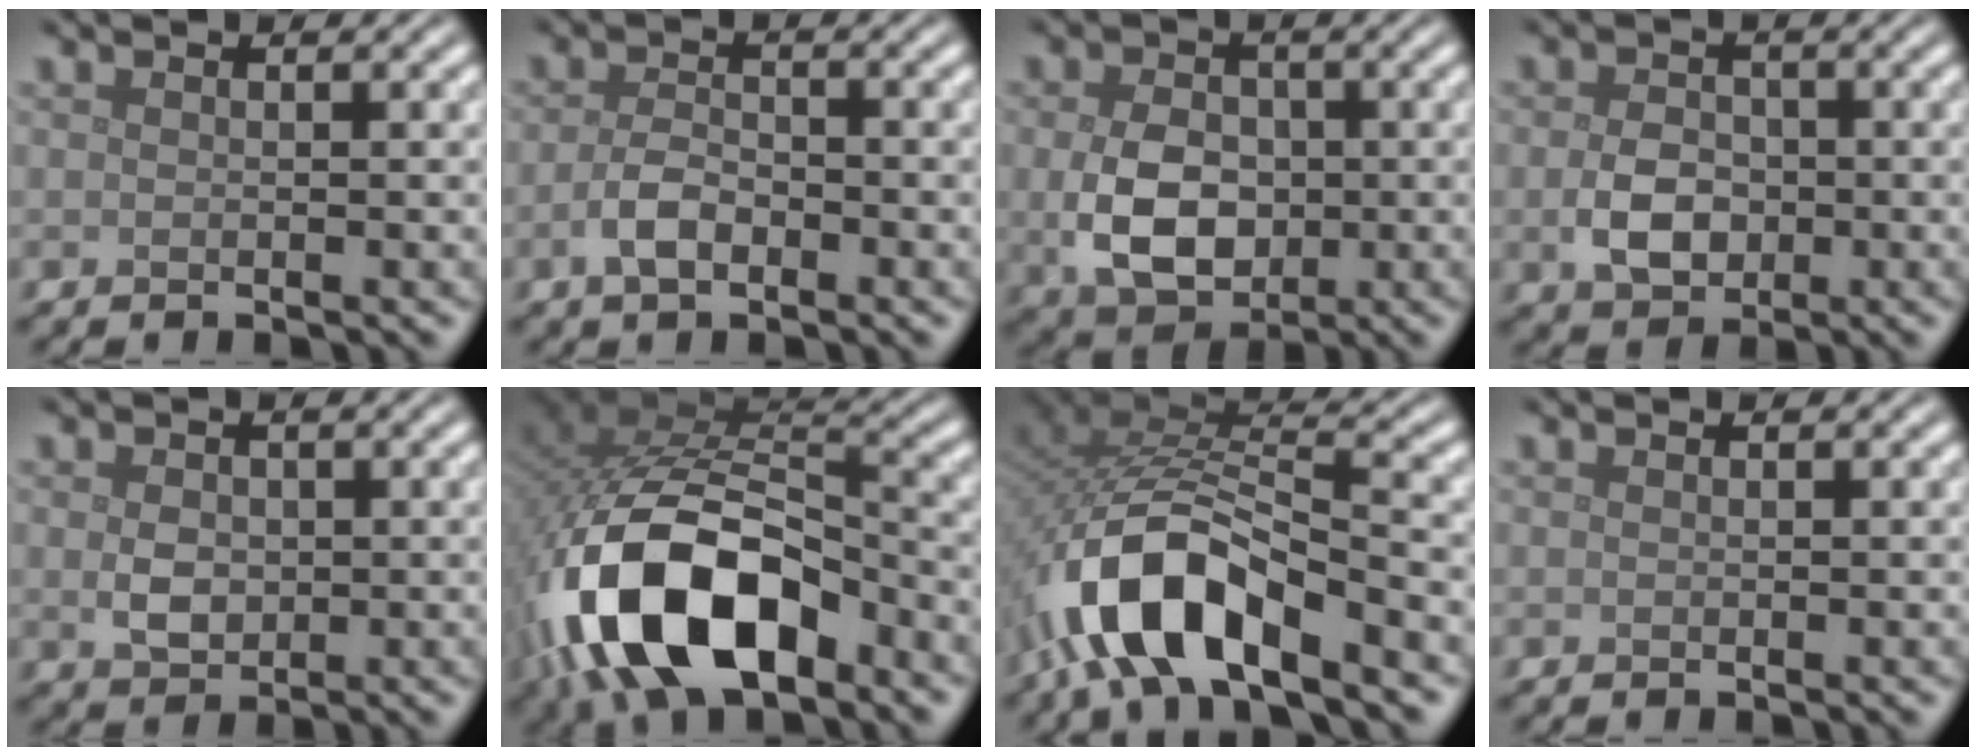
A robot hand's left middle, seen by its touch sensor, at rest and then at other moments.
{"total": 2.6, "force": [-1.2, 1.3, 2.0], "torque": [-0.041, 0.001, -0.026]}
{"total": 5.9, "force": [-0.6, 4.3, 4.0], "torque": [-0.088, -0.011, -0.009]}
{"total": 3.5, "force": [-0.6, 2.7, 2.2], "torque": [-0.045, -0.003, -0.014]}
{"total": 2.4, "force": [0.0, 1.9, 1.5], "torque": [-0.031, -0.003, 0.000]}
{"total": 14.5, "force": [-6.1, 7.9, 10.5], "torque": [-0.217, -0.017, -0.105]}
{"total": 10.4, "force": [-5.4, 4.5, 7.7], "torque": [-0.155, 0.007, -0.102]}
{"total": 0.0}